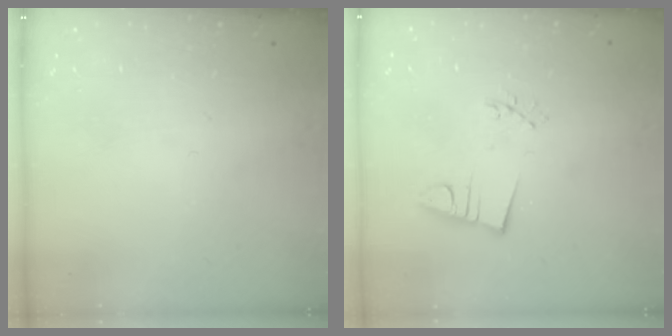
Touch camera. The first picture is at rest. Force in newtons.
{"total": 3.7, "press": 2.3, "slide": 2.9}